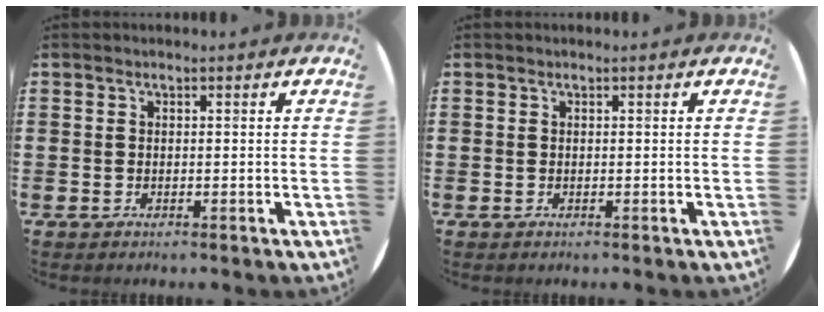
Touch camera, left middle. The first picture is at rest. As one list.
[{"total": 0.0}]